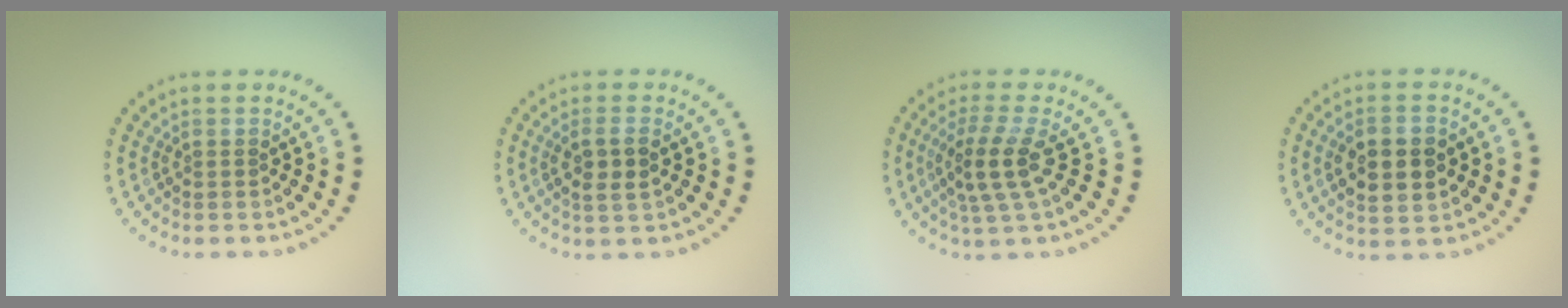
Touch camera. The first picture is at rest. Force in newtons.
{"total": 2.4, "press": 2.3, "slide": 0.8}
{"total": 3.7, "press": 3.0, "slide": 2.1}
{"total": 5.2, "press": 5.1, "slide": 0.3}